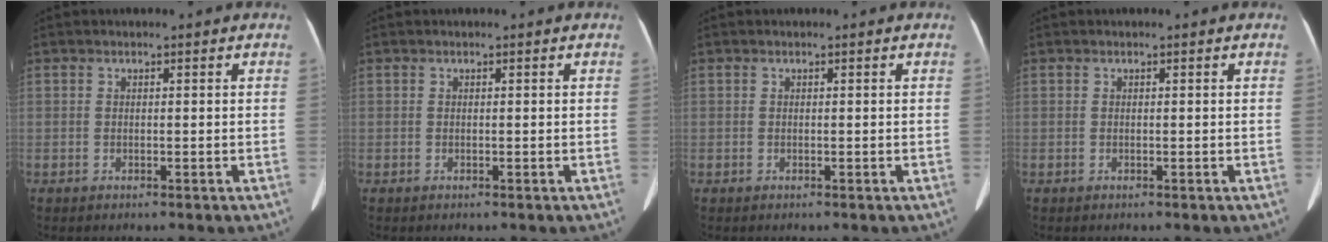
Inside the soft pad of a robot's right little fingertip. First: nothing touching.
{"total": 0.0}
{"total": 0.0}
{"total": 0.0}